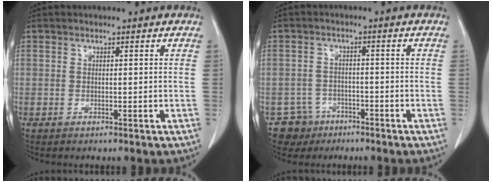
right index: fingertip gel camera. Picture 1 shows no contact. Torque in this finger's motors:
{"motor_torque": [-0.49, 0.09, -1.05, -0.21]}